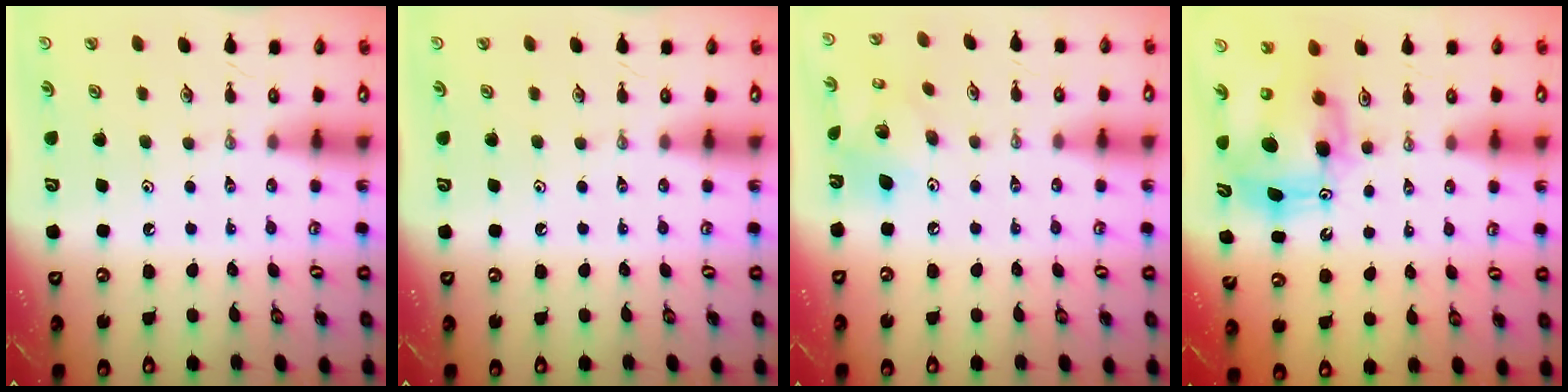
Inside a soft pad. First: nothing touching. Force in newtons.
{"total": 0.0}
{"total": 10.6, "press": 10.5, "slide": 0.9}
{"total": 10.2, "press": 10.1, "slide": 1.0}